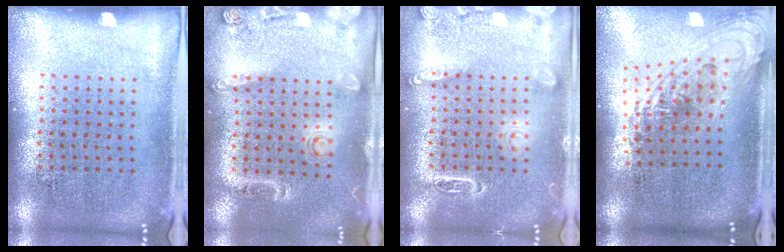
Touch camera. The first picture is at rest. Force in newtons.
{"total": 1.6, "press": 1.2, "slide": 1.1}
{"total": 2.7, "press": 2.7, "slide": 0.3}
{"total": 1.5, "press": 1.2, "slide": 1.0}